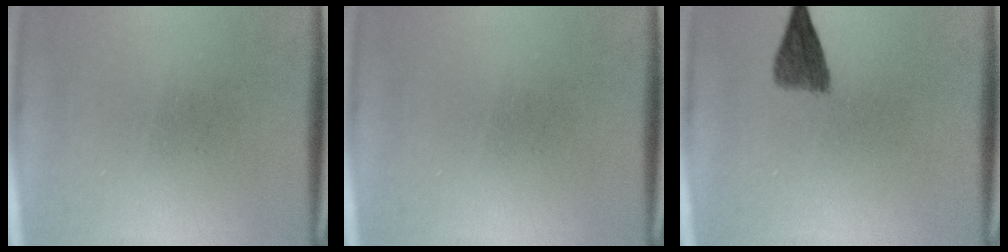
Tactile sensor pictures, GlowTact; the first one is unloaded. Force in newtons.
{"total": 0.0}
{"total": 3.6}